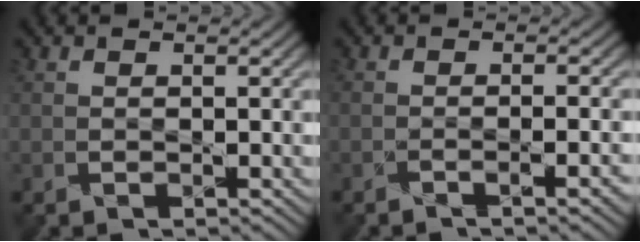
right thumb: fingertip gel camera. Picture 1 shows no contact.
{"total": 3.0, "force": [-1.5, 0.5, 2.5], "torque": [-0.033, 0.007, -0.033]}